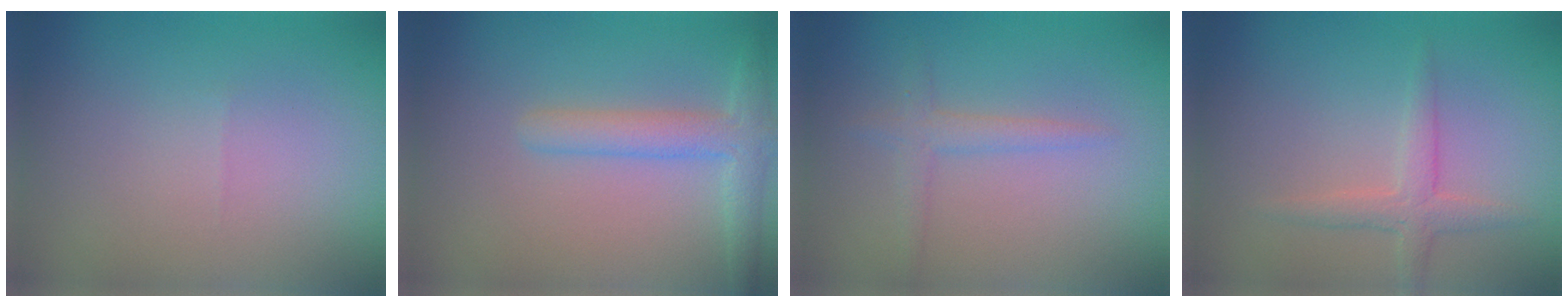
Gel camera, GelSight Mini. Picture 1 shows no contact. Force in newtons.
{"total": 3.0, "press": 3.0, "slide": 0.2}
{"total": 1.7, "press": 1.7, "slide": 0.1}
{"total": 2.1, "press": 2.1, "slide": 0.1}